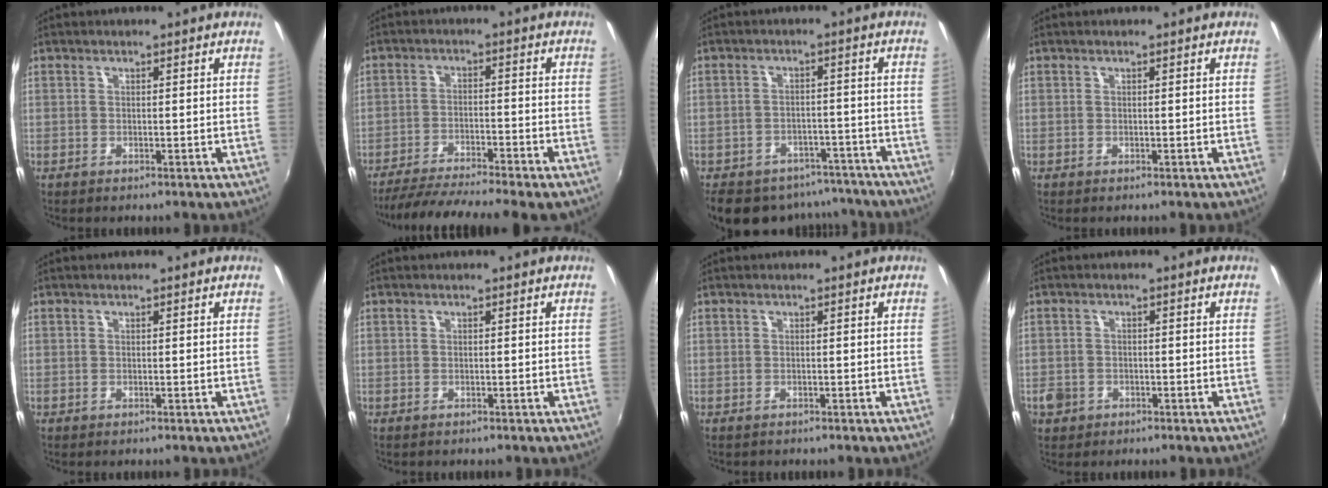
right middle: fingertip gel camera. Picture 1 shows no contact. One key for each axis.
{"total": 13.1, "fx": -11.5, "fy": -0.4, "fz": 6.3, "tx": -0.130, "ty": -0.018, "tz": -0.185}
{"total": 16.0, "fx": -12.6, "fy": 8.1, "fz": 5.5, "tx": -0.130, "ty": 0.016, "tz": -0.155}
{"total": 0.0}
{"total": 0.0}
{"total": 0.0}
{"total": 0.7, "fx": -0.5, "fy": 0.5, "fz": -0.1, "tx": 0.000, "ty": 0.001, "tz": -0.009}
{"total": 3.5, "fx": -1.6, "fy": 2.9, "fz": 1.0, "tx": -0.028, "ty": 0.001, "tz": -0.027}